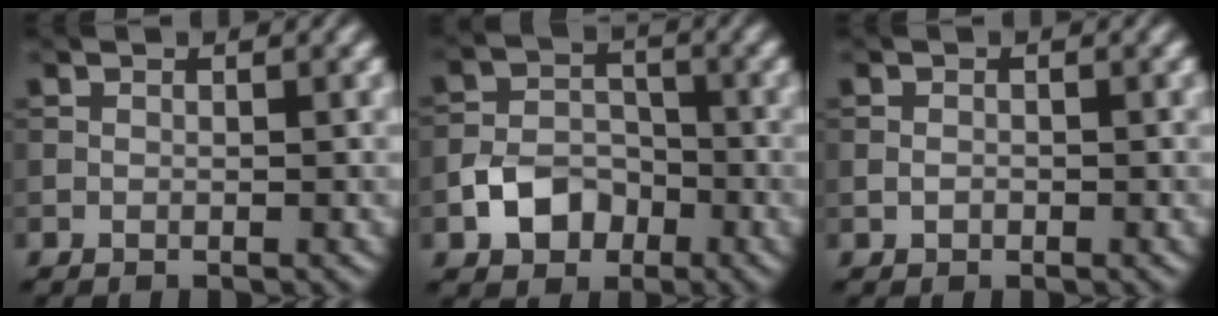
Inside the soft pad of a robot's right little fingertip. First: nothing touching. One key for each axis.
{"total": 4.2, "fx": -2.0, "fy": 3.1, "fz": 2.0, "tx": -0.036, "ty": 0.000, "tz": -0.040}
{"total": 0.8, "fx": -0.2, "fy": 0.6, "fz": 0.4, "tx": -0.007, "ty": -0.001, "tz": -0.006}